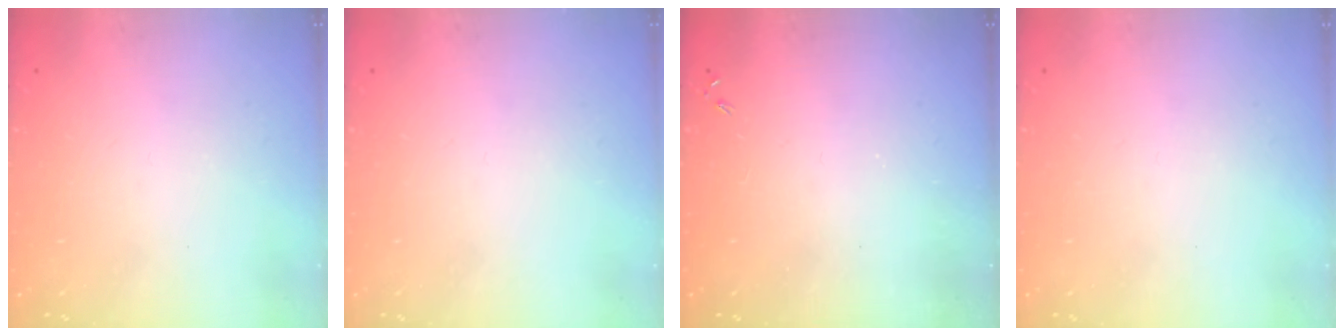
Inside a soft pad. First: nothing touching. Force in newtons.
{"total": 0.0}
{"total": 0.0}
{"total": 0.0}